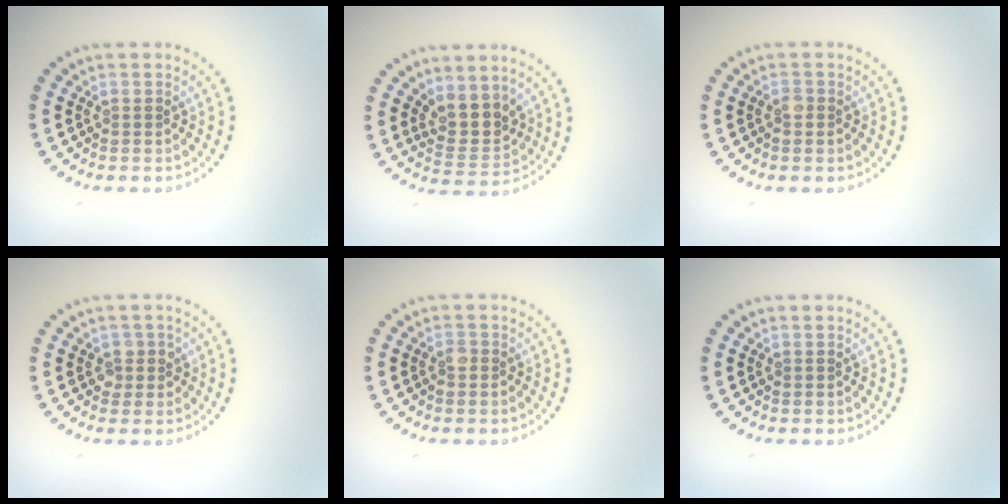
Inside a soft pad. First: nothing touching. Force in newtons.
{"total": 3.5, "press": 3.0, "slide": 1.9}
{"total": 0.8, "press": 0.7, "slide": 0.3}
{"total": 1.5, "press": 1.4, "slide": 0.7}
{"total": 0.8, "press": 0.7, "slide": 0.3}
{"total": 0.0}